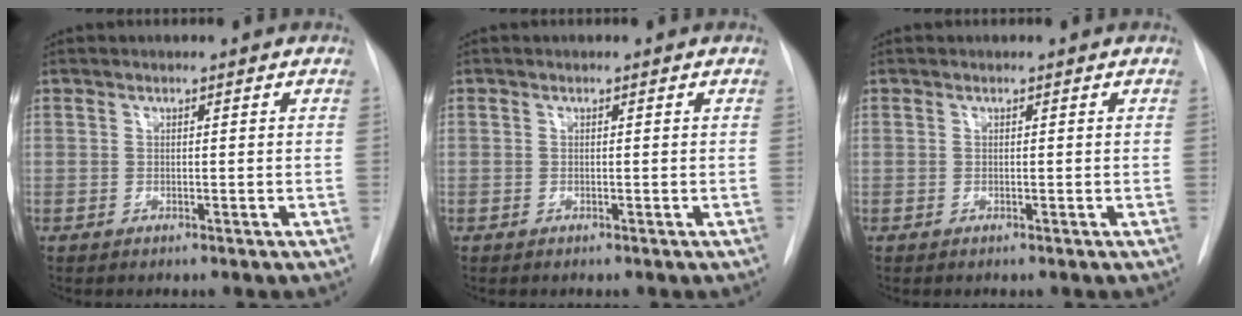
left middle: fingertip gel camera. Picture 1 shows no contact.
{"total": 0.0}
{"total": 0.0}